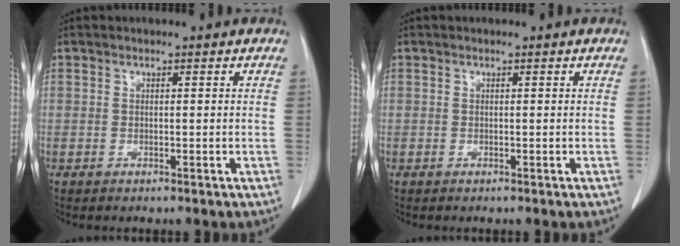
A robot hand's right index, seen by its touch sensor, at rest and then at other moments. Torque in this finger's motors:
{"motor_torque": [0.00, 0.00, 0.00, 0.00]}